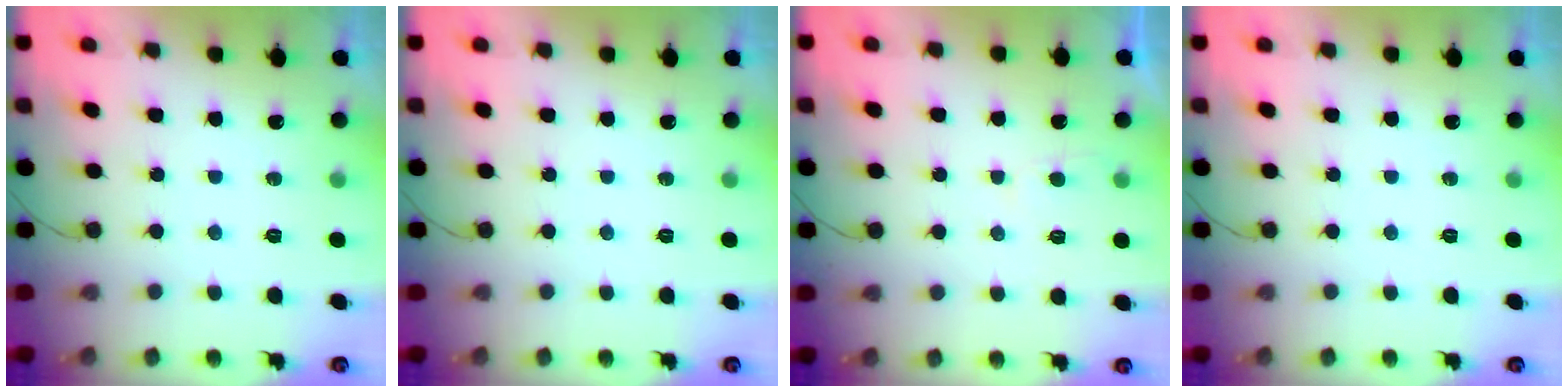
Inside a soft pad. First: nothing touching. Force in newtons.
{"total": 0.0}
{"total": 2.1, "press": 2.1, "slide": 0.2}
{"total": 0.0}